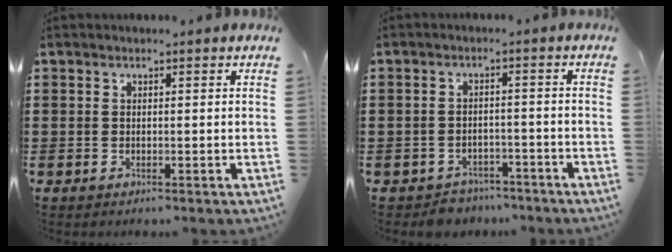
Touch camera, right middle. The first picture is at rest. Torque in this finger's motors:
{"motor_torque": [-0.05, 0.13, -0.28, -0.10]}